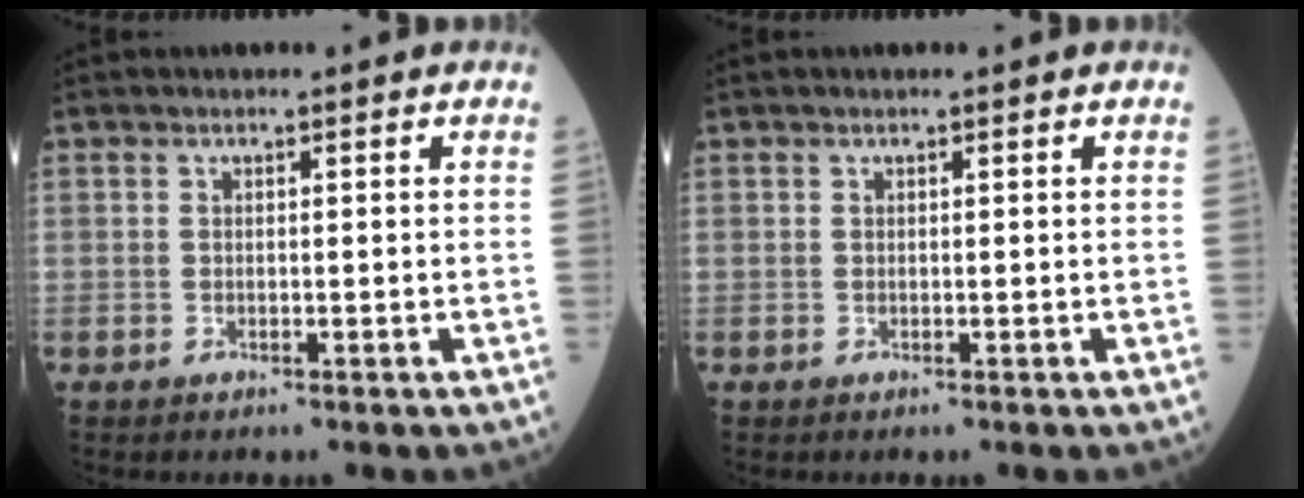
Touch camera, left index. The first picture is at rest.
{"total": 0.0}